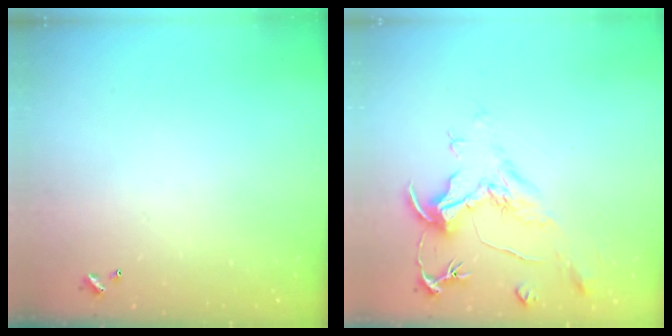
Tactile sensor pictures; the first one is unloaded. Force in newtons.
{"total": 2.2, "press": 1.8, "slide": 1.3}